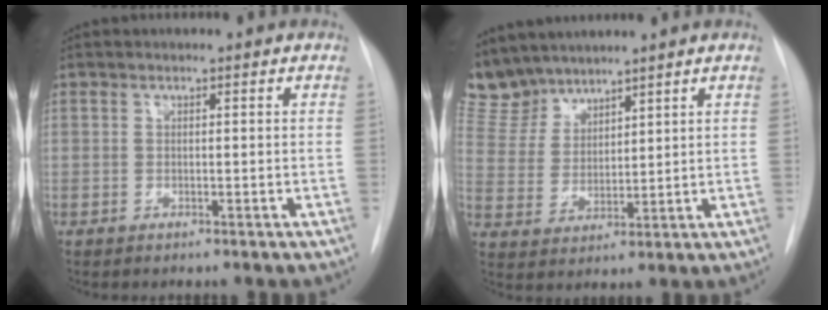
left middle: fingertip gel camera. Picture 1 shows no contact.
{"total": 8.4, "force": [7.9, 2.7, 0.8], "torque": [-0.026, 0.007, 0.175]}